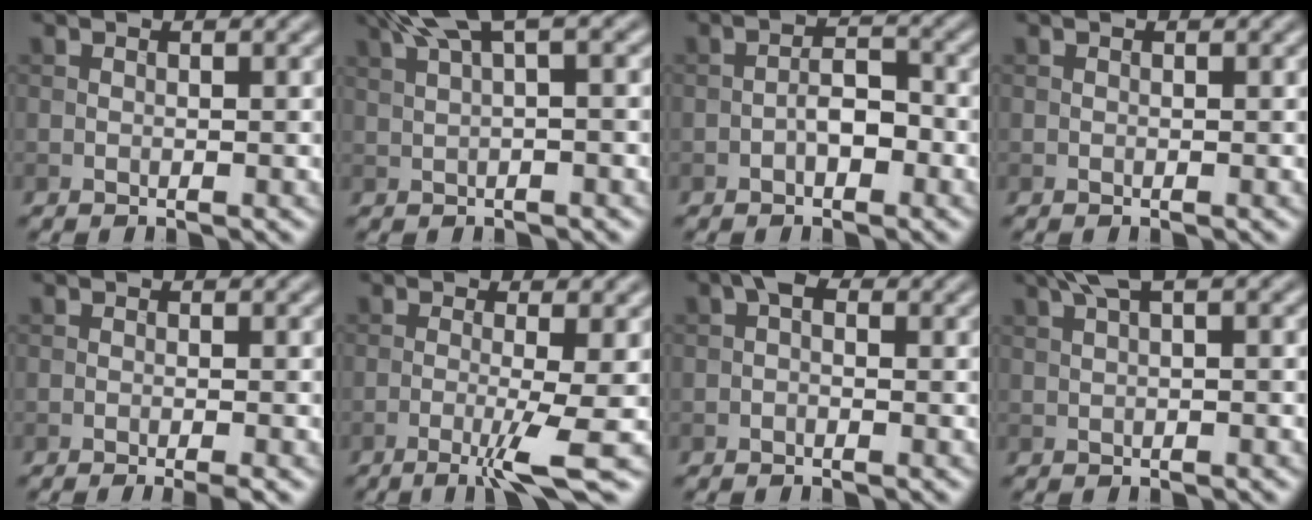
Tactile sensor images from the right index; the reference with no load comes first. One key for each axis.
{"total": 5.4, "fx": 2.7, "fy": 1.2, "fz": 4.5, "tx": -0.079, "ty": 0.021, "tz": 0.050}
{"total": 2.5, "fx": -1.0, "fy": 1.2, "fz": 2.0, "tx": -0.032, "ty": 0.008, "tz": -0.022}
{"total": 0.0}
{"total": 1.9, "fx": -0.9, "fy": 0.3, "fz": 1.6, "tx": -0.020, "ty": -0.002, "tz": -0.018}
{"total": 4.7, "fx": -1.5, "fy": 0.5, "fz": 4.4, "tx": -0.077, "ty": -0.008, "tz": -0.032}
{"total": 1.4, "fx": 0.0, "fy": 0.9, "fz": 1.2, "tx": -0.019, "ty": 0.007, "tz": -0.007}
{"total": 2.9, "fx": 1.4, "fy": 0.6, "fz": 2.4, "tx": -0.046, "ty": 0.012, "tz": 0.027}